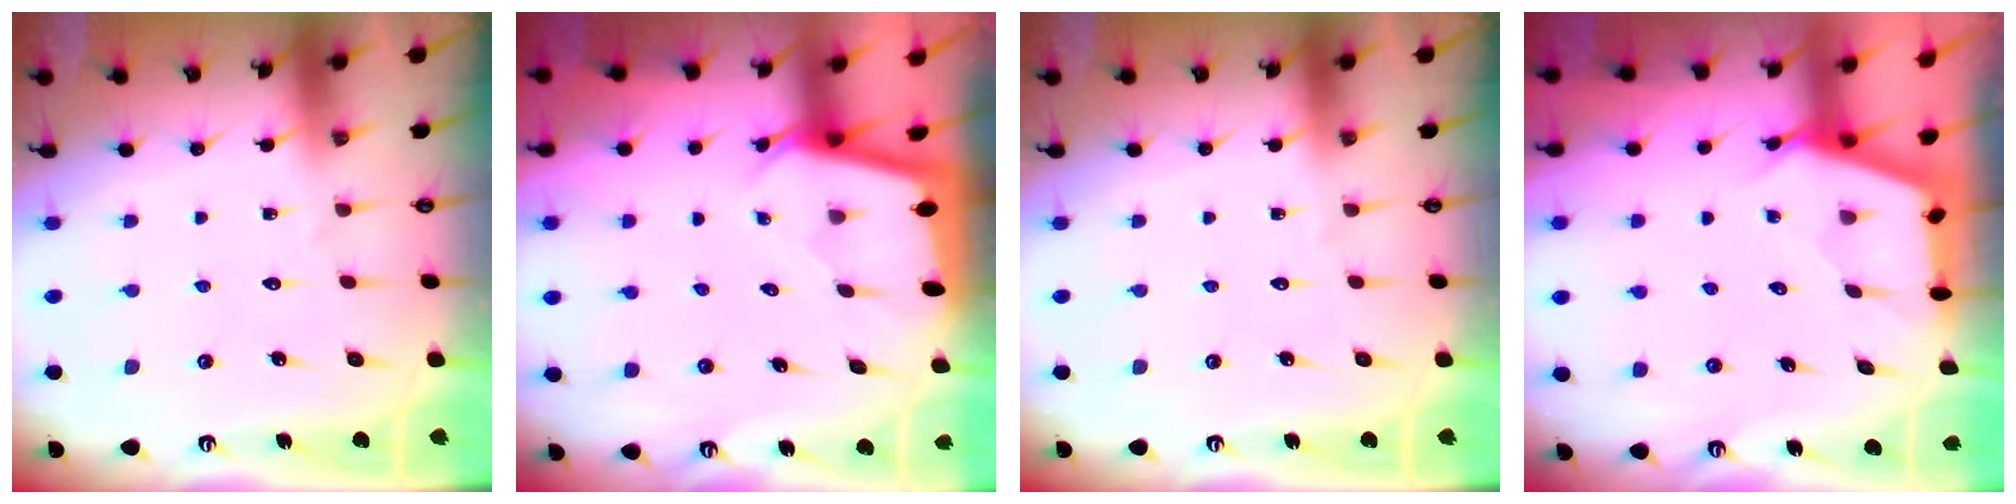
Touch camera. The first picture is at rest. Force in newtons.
{"total": 2.3, "press": 2.3, "slide": 0.2}
{"total": 0.0}
{"total": 2.7, "press": 2.7, "slide": 0.4}